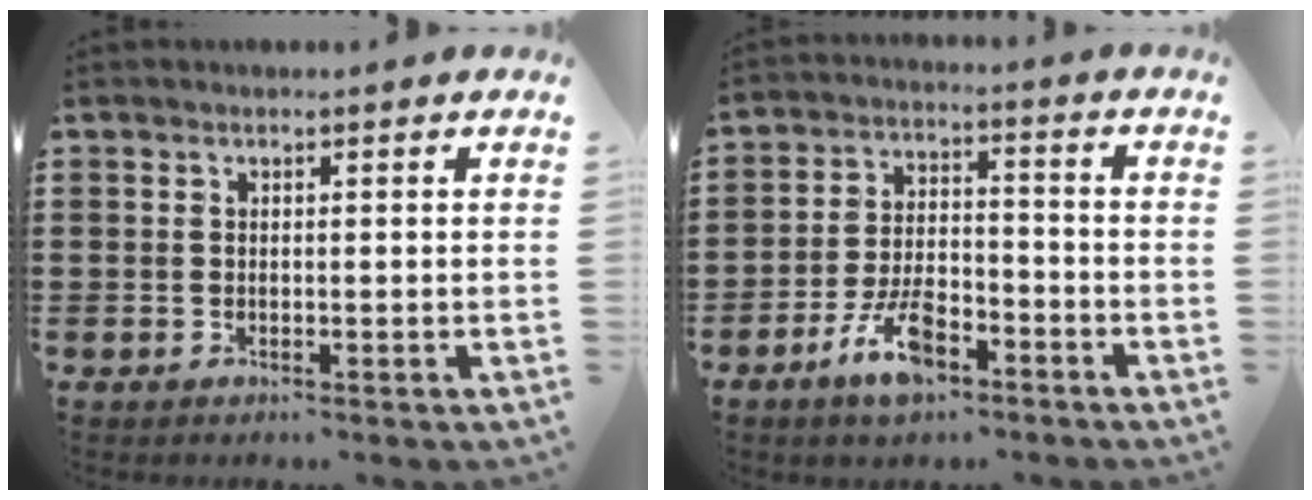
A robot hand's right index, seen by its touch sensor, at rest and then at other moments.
{"total": 8.2, "force": [-4.9, 3.3, 5.7], "torque": [-0.121, 0.007, -0.091]}